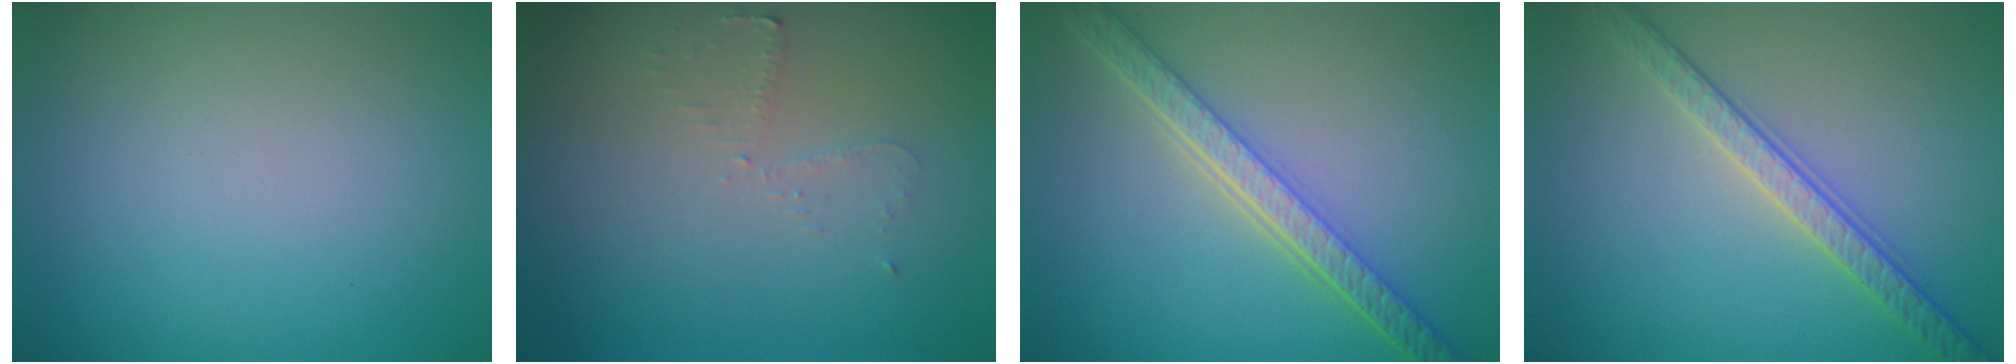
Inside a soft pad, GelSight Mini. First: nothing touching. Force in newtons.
{"total": 1.6, "press": 1.5, "slide": 0.2}
{"total": 5.3, "press": 4.2, "slide": 3.3}
{"total": 3.5, "press": 3.2, "slide": 1.3}